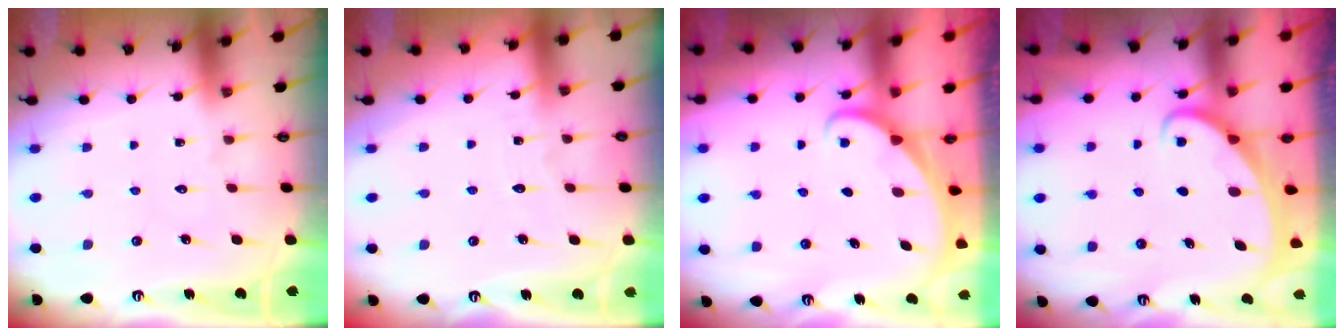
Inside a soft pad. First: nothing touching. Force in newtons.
{"total": 2.6, "press": 2.6, "slide": 0.3}
{"total": 1.8, "press": 1.8, "slide": 0.1}
{"total": 2.0, "press": 2.0, "slide": 0.2}